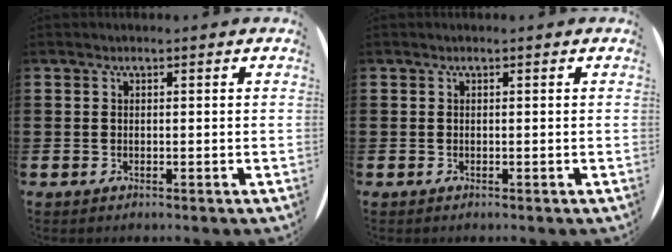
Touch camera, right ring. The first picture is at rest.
{"total": 0.0}